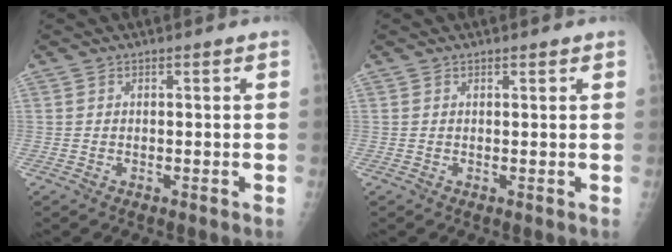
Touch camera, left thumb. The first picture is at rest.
{"total": 0.8, "force": [0.6, 0.3, 0.4], "torque": [-0.006, -0.003, 0.007]}